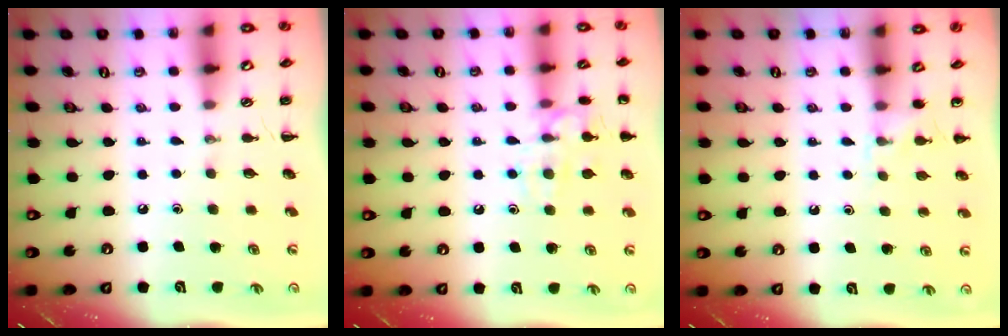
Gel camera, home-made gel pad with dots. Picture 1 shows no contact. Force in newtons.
{"total": 12.0, "press": 11.9, "slide": 0.7}
{"total": 4.6, "press": 4.3, "slide": 1.8}